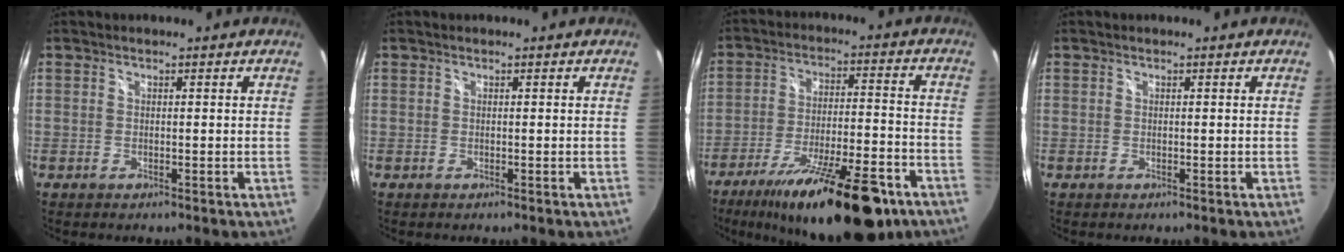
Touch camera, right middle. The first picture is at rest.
{"total": 0.0}
{"total": 22.2, "force": [-15.1, 6.1, 15.0], "torque": [-0.248, -0.028, -0.224]}
{"total": 0.0}